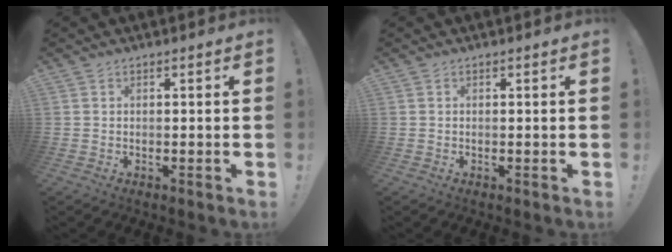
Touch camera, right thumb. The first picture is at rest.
{"total": 0.0}